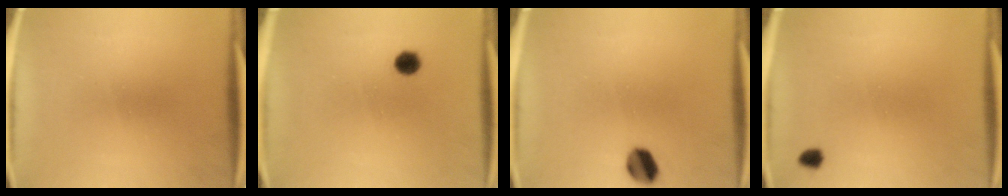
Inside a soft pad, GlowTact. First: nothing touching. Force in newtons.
{"total": 2.5}
{"total": 5.6}
{"total": 1.4}